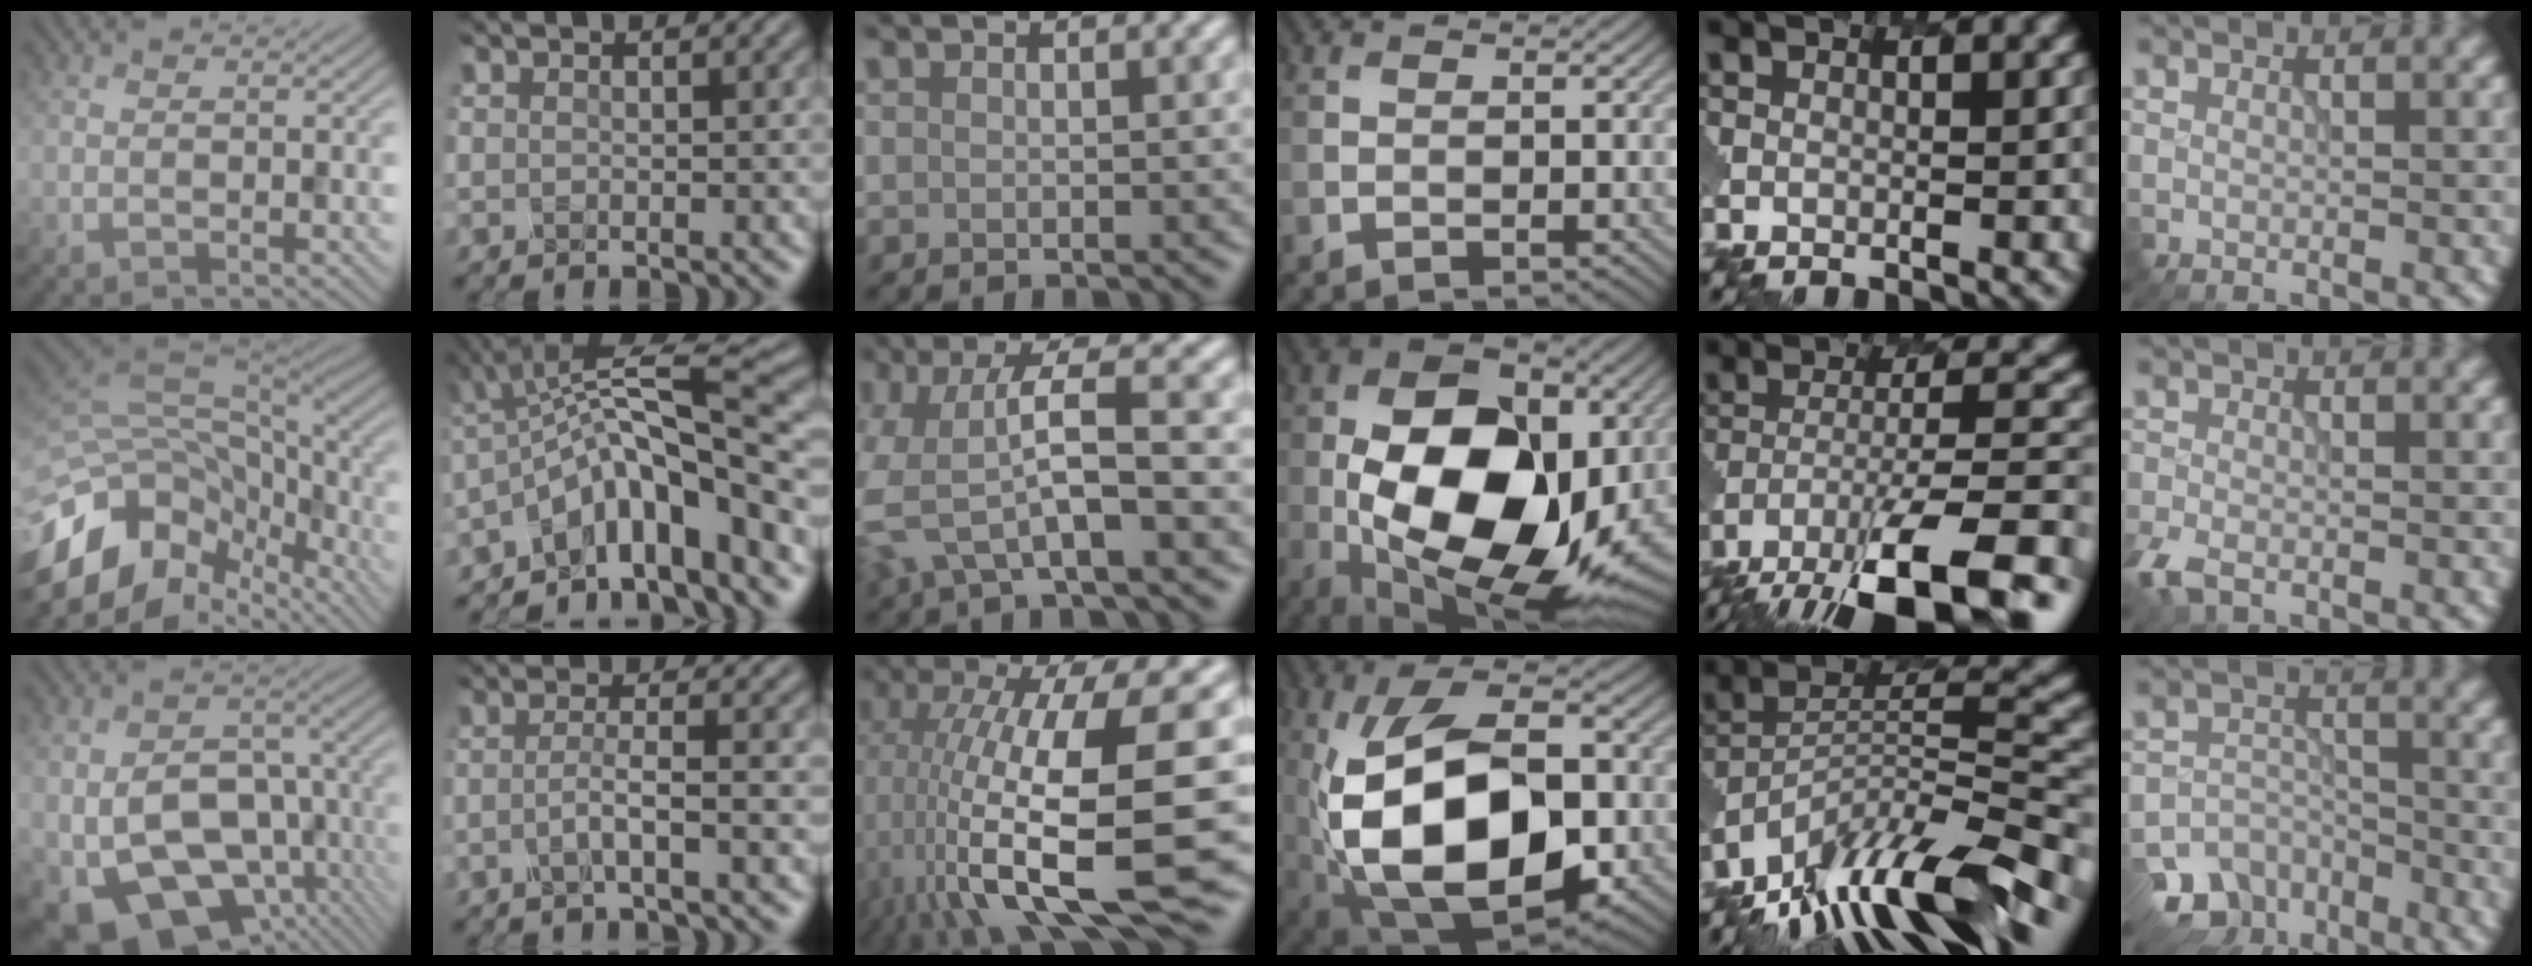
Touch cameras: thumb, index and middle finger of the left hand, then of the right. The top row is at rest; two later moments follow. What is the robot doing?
{"motion": "dispense", "object": "toothpaste"}